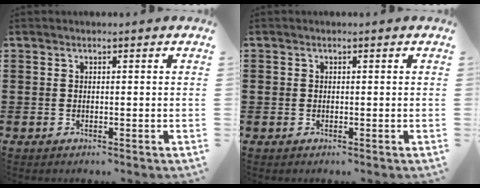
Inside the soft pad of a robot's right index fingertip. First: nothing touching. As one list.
[{"total": 0.7, "force": [-0.1, 0.6, 0.1], "torque": [-0.003, 0.004, -0.002]}]